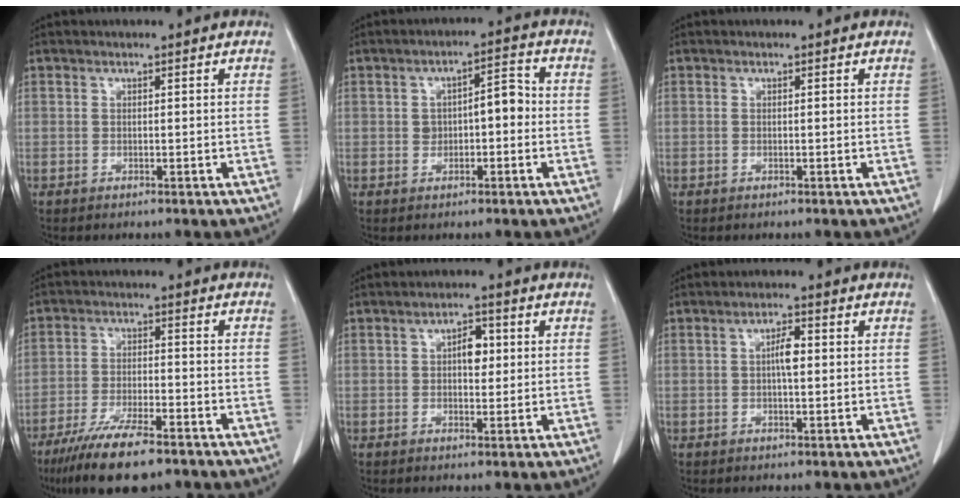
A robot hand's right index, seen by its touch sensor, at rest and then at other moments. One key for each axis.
{"total": 5.0, "fx": -0.1, "fy": 2.3, "fz": 4.4, "tx": -0.068, "ty": 0.026, "tz": 0.000}
{"total": 0.0}
{"total": 12.0, "fx": -8.8, "fy": 2.4, "fz": 7.8, "tx": -0.136, "ty": -0.026, "tz": -0.147}
{"total": 3.5, "fx": 0.5, "fy": 1.8, "fz": 2.9, "tx": -0.044, "ty": 0.008, "tz": 0.008}
{"total": 3.0, "fx": 0.2, "fy": 0.8, "fz": 2.9, "tx": -0.052, "ty": 0.006, "tz": 0.002}